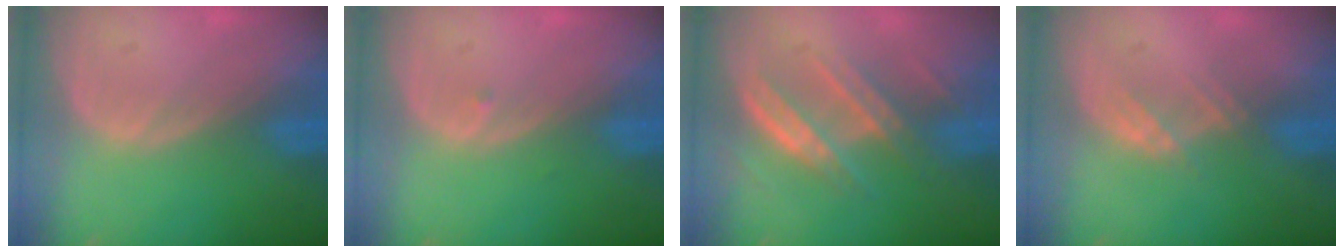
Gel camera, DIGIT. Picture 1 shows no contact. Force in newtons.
{"total": 0.5, "press": 0.4, "slide": 0.3}
{"total": 6.5, "press": 6.3, "slide": 1.4}
{"total": 2.3, "press": 2.1, "slide": 0.7}